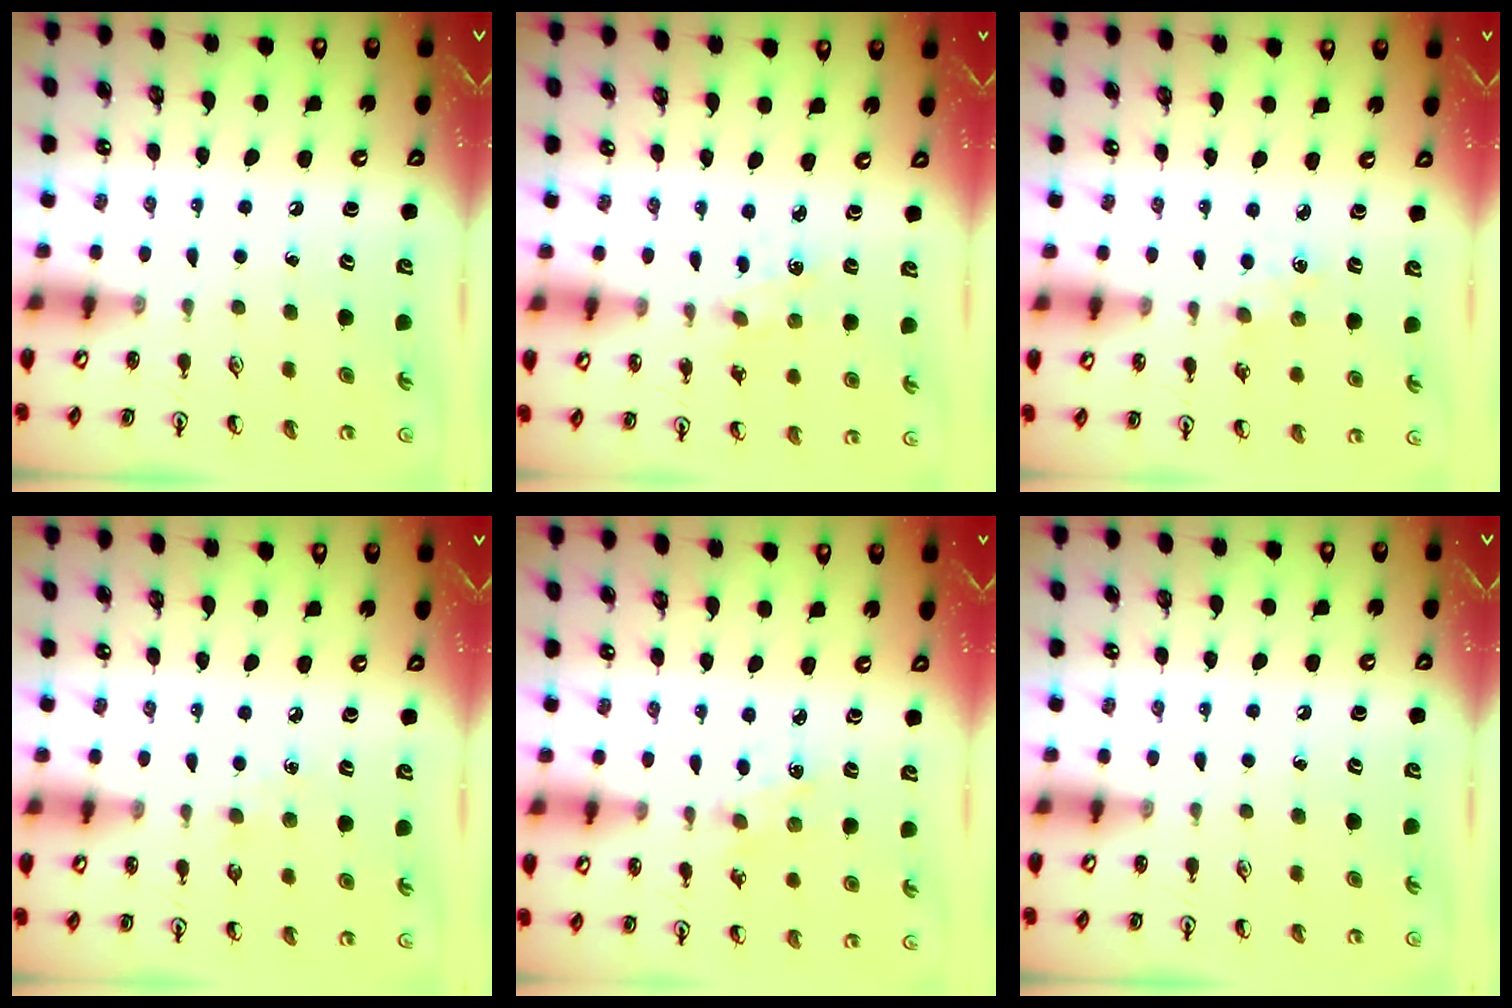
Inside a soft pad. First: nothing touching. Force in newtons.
{"total": 2.0, "press": 2.0, "slide": 0.3}
{"total": 2.3, "press": 2.3, "slide": 0.3}
{"total": 2.7, "press": 2.7, "slide": 0.4}
{"total": 2.1, "press": 2.0, "slide": 0.3}
{"total": 0.0}